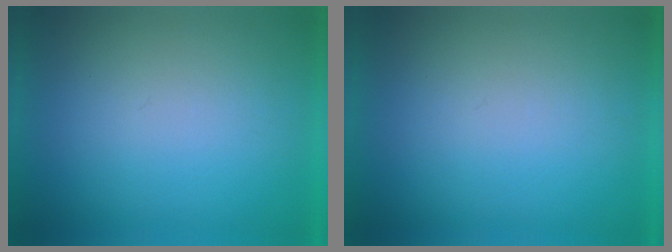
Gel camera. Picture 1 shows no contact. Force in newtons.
{"total": 1.1}